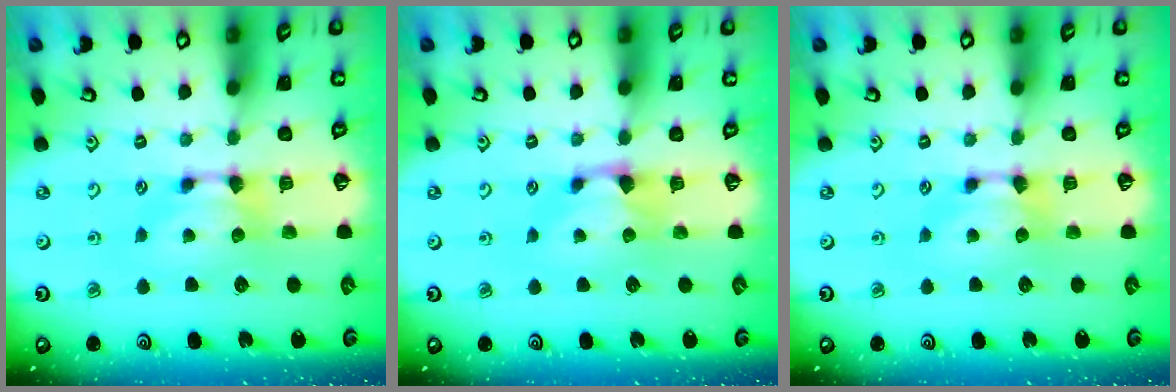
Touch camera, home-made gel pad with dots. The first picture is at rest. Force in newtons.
{"total": 0.9, "press": 0.5, "slide": 0.7}
{"total": 0.0}